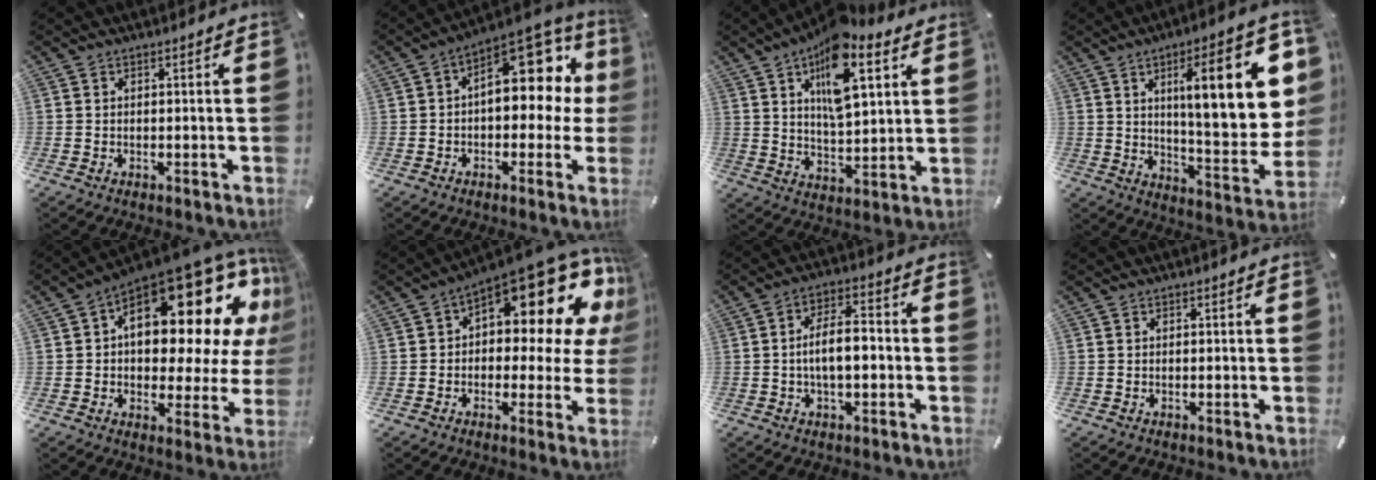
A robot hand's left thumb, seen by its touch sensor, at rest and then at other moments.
{"total": 18.1, "force": [5.6, 10.2, 13.9], "torque": [-0.172, -0.040, 0.095]}
{"total": 15.9, "force": [8.4, 6.9, 11.6], "torque": [-0.180, -0.026, 0.140]}
{"total": 23.8, "force": [7.6, 7.9, 21.1], "torque": [-0.294, -0.038, 0.107]}
{"total": 25.4, "force": [9.7, 12.9, 19.6], "torque": [-0.257, -0.084, 0.164]}
{"total": 17.4, "force": [9.6, 8.2, 11.9], "torque": [-0.145, -0.093, 0.155]}
{"total": 7.6, "force": [-1.1, 3.5, 6.6], "torque": [-0.115, 0.014, -0.022]}
{"total": 0.0}